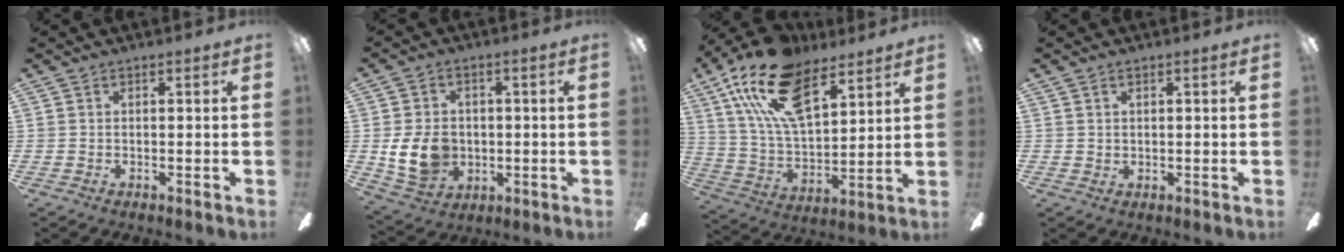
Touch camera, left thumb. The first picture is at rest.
{"total": 11.4, "force": [-1.3, 9.0, 6.9], "torque": [-0.153, 0.011, -0.020]}
{"total": 21.1, "force": [12.4, 10.0, 13.8], "torque": [-0.265, -0.048, 0.218]}
{"total": 1.0, "force": [0.7, 0.7, 0.3], "torque": [-0.008, 0.003, 0.013]}